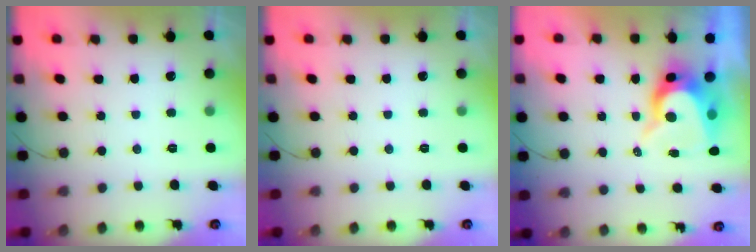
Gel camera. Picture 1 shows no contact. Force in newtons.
{"total": 0.0}
{"total": 10.4, "press": 10.3, "slide": 1.0}